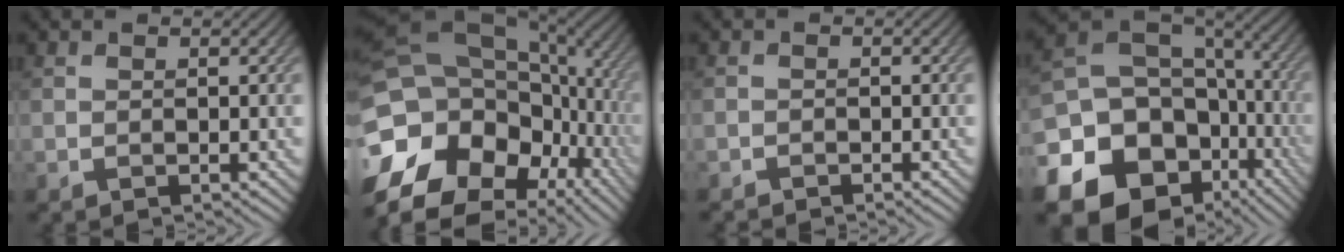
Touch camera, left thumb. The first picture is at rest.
{"total": 18.1, "force": [-5.5, 12.8, 11.5], "torque": [-0.272, 0.005, -0.067]}
{"total": 1.3, "force": [-1.2, 0.3, 0.1], "torque": [-0.001, -0.002, -0.024]}
{"total": 22.3, "force": [-8.5, 17.6, 10.8], "torque": [-0.242, -0.043, -0.121]}